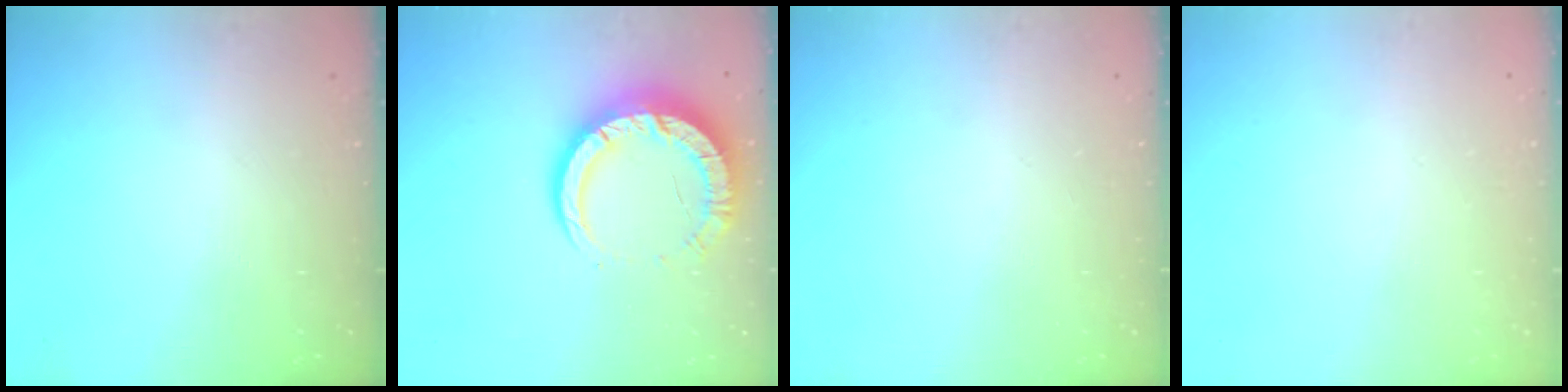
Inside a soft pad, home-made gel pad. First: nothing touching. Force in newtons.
{"total": 14.0, "press": 13.9, "slide": 1.4}
{"total": 0.0}
{"total": 2.6, "press": 2.6, "slide": 0.2}